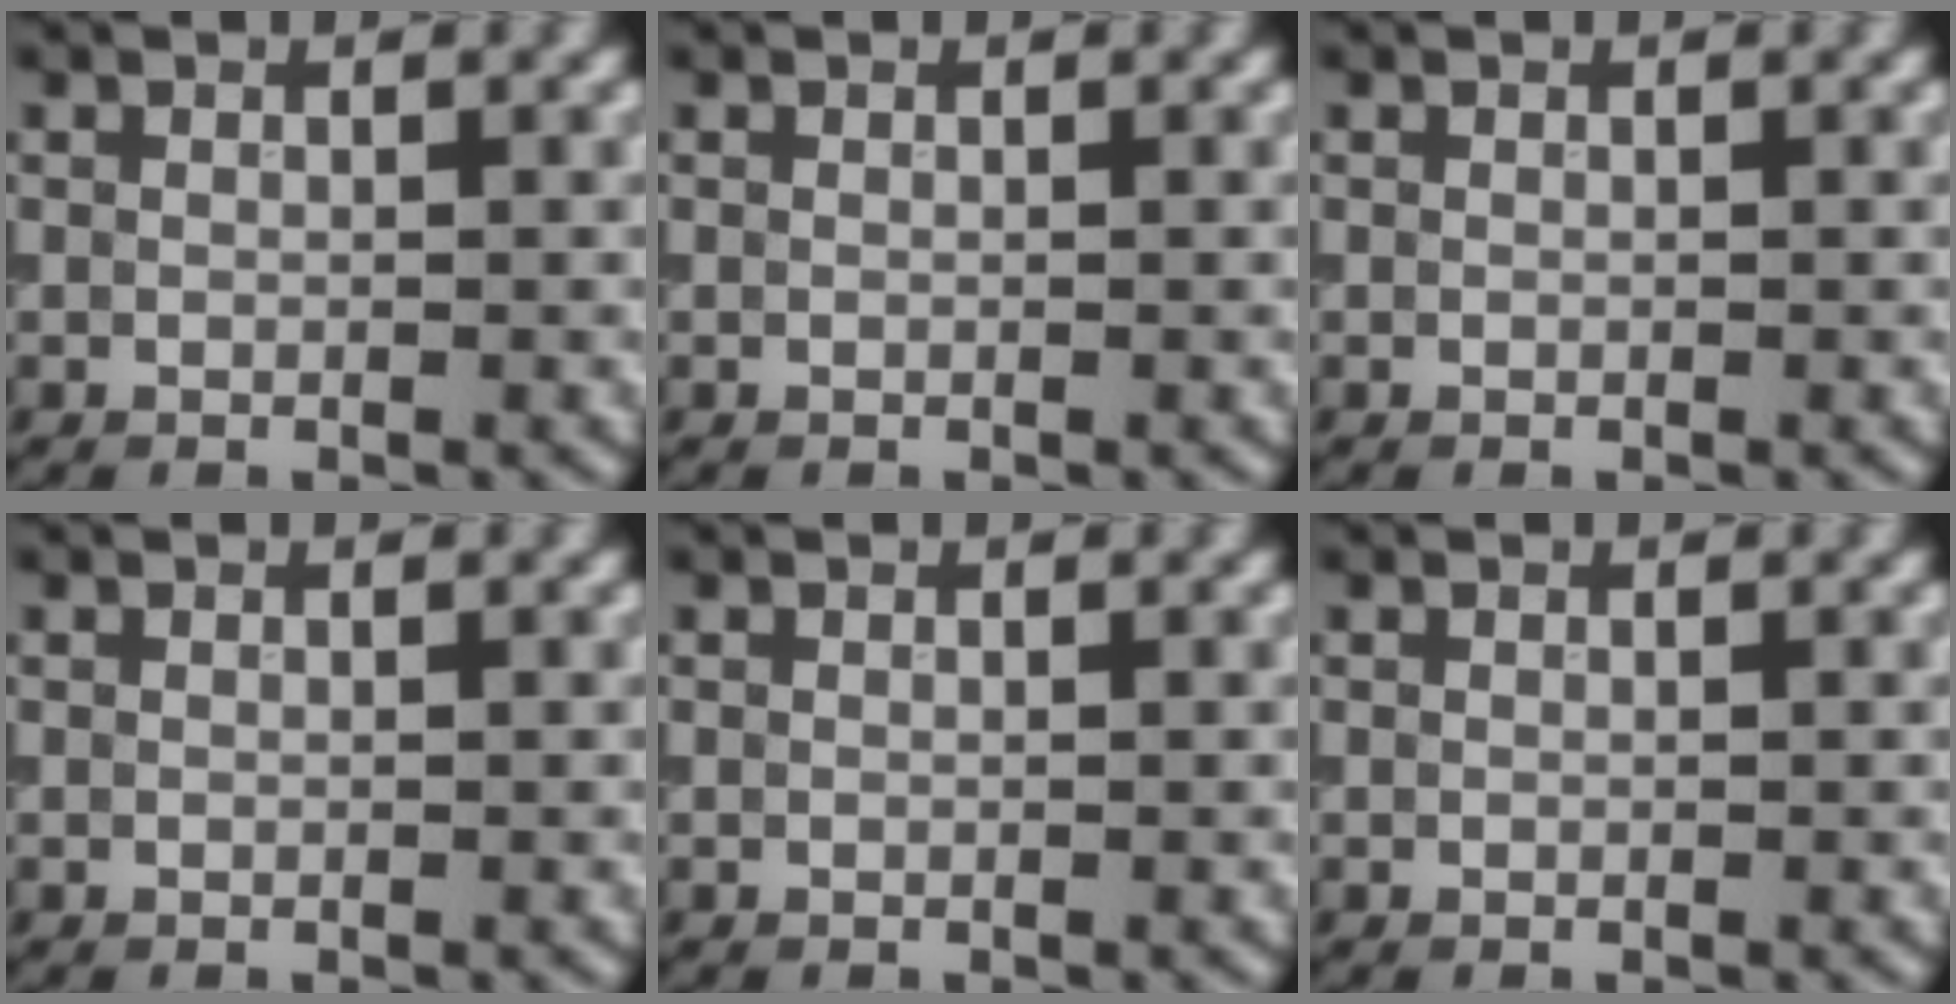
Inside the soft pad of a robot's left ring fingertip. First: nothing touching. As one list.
[{"total": 0.0}, {"total": 0.0}, {"total": 0.0}, {"total": 0.0}, {"total": 0.0}]